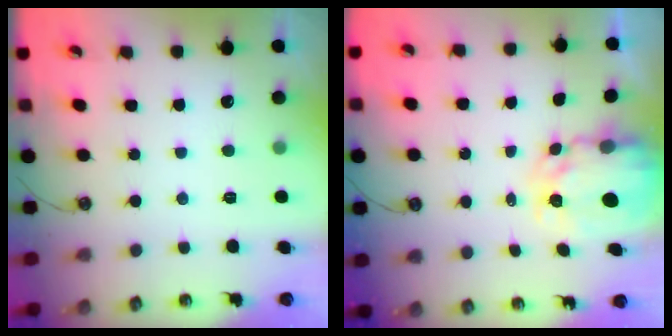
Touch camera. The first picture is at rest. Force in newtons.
{"total": 5.7, "press": 5.7, "slide": 0.6}